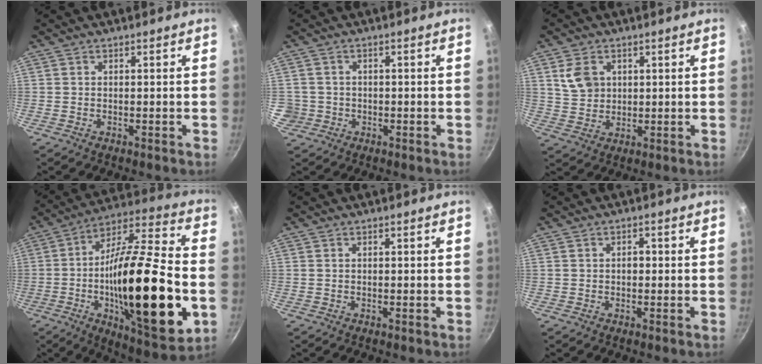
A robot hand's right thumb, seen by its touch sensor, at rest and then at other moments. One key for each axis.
{"total": 4.0, "fx": -0.8, "fy": 3.8, "fz": 0.8, "tx": -0.008, "ty": 0.019, "tz": -0.008}
{"total": 6.3, "fx": 2.2, "fy": 4.9, "fz": 3.3, "tx": -0.041, "ty": -0.005, "tz": 0.046}
{"total": 31.8, "fx": -6.3, "fy": 9.7, "fz": 29.6, "tx": -0.476, "ty": 0.019, "tz": -0.099}
{"total": 0.0}
{"total": 1.3, "fx": -0.1, "fy": 1.0, "fz": 0.8, "tx": -0.006, "ty": 0.008, "tz": -0.003}